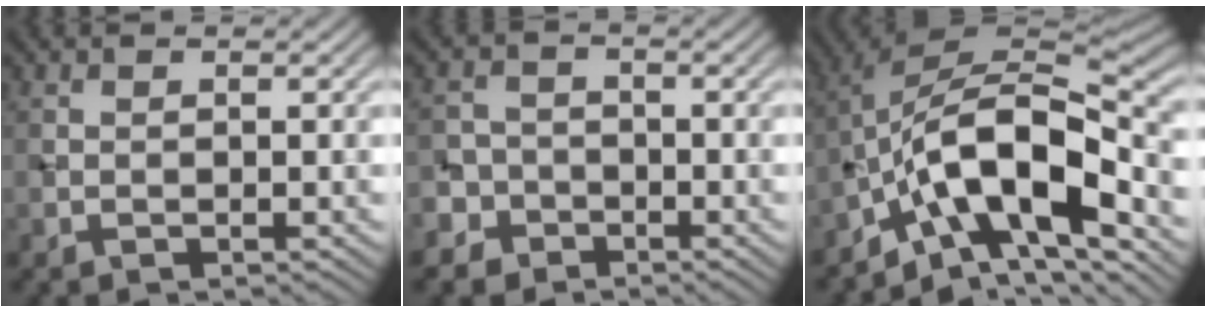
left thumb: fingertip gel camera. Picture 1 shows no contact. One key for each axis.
{"total": 4.2, "fx": -2.5, "fy": 3.4, "fz": 0.5, "tx": 0.007, "ty": 0.004, "tz": -0.063}
{"total": 14.6, "fx": -6.0, "fy": 6.5, "fz": 11.6, "tx": -0.196, "ty": 0.007, "tz": -0.120}